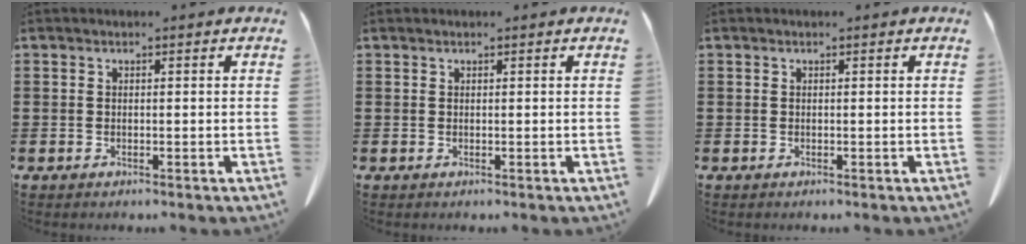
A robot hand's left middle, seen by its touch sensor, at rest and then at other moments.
{"total": 0.0}
{"total": 0.0}